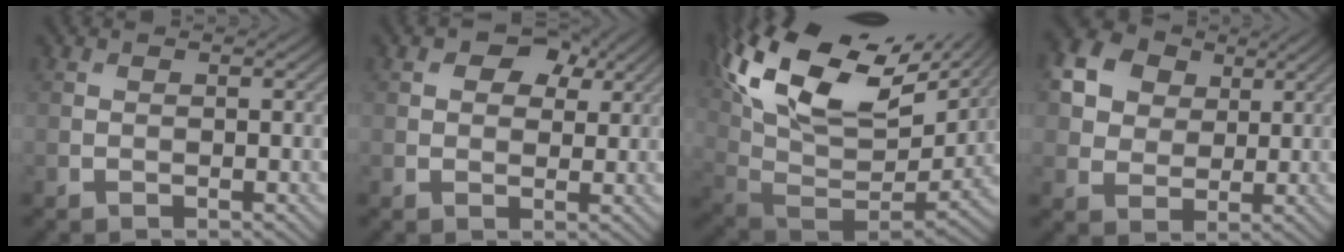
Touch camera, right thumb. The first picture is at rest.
{"total": 4.9, "force": [2.3, 3.3, 2.9], "torque": [-0.040, -0.002, 0.030]}
{"total": 20.6, "force": [10.5, 10.9, 14.0], "torque": [-0.277, 0.036, 0.189]}
{"total": 14.1, "force": [6.1, 11.0, 6.3], "torque": [-0.206, 0.035, 0.122]}